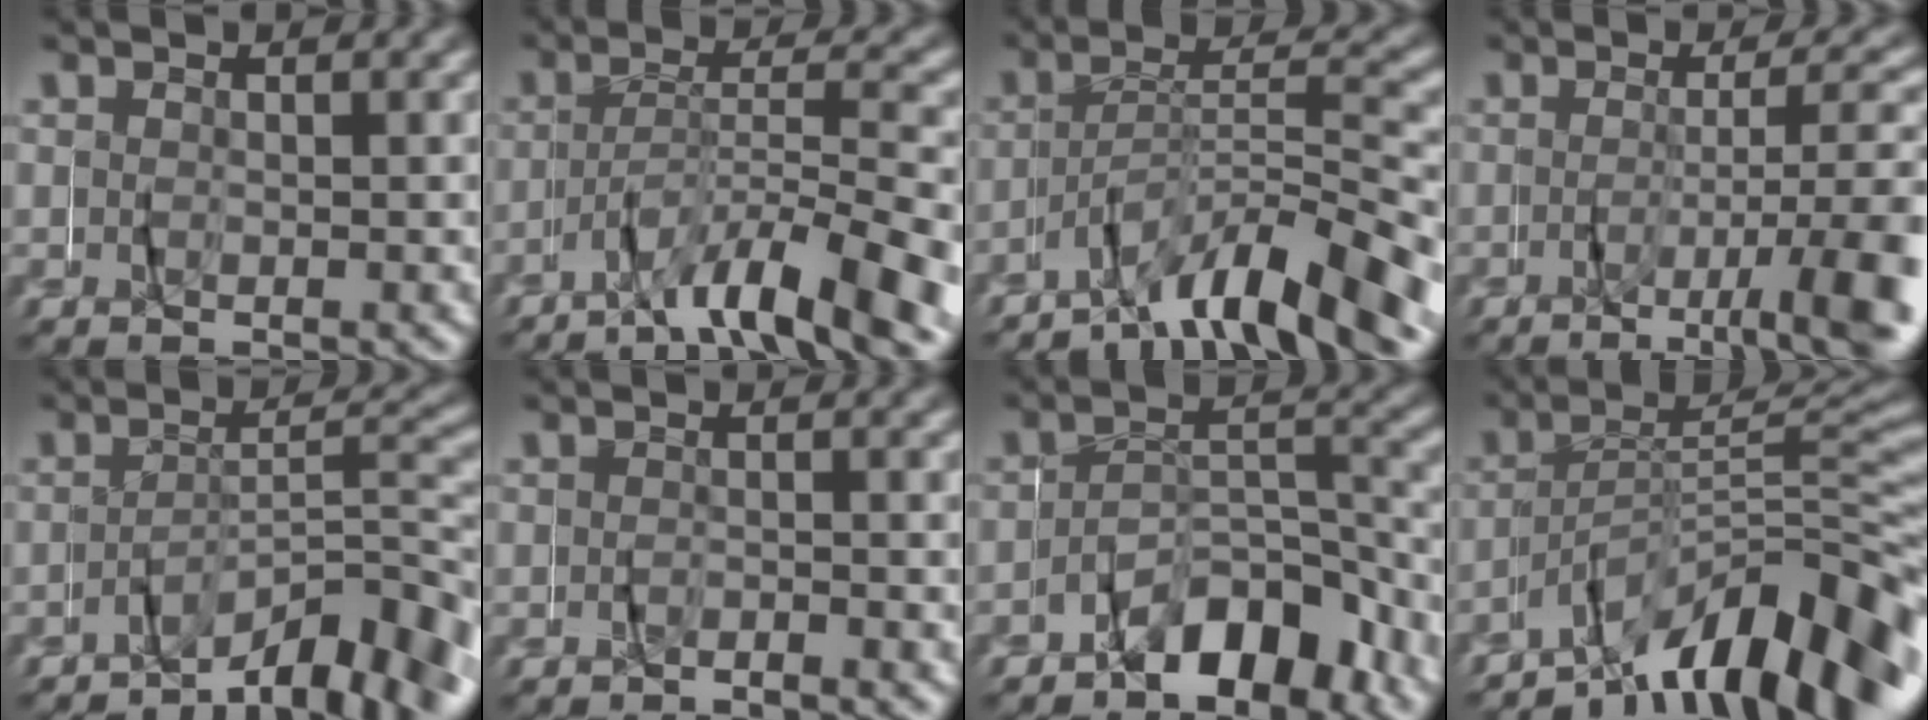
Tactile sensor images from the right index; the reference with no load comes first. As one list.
[{"total": 6.8, "force": [-5.3, -0.4, 4.3], "torque": [-0.074, 0.001, -0.090]}, {"total": 7.6, "force": [-6.6, -0.3, 3.7], "torque": [-0.064, 0.001, -0.110]}, {"total": 6.3, "force": [-3.7, -0.6, 5.0], "torque": [-0.077, -0.014, -0.054]}, {"total": 7.4, "force": [-6.2, 0.8, 4.0], "torque": [-0.060, -0.008, -0.094]}, {"total": 1.0, "force": [-0.9, -0.3, 0.2], "torque": [-0.021, -0.001, -0.019]}, {"total": 6.4, "force": [-6.3, 0.3, 0.5], "torque": [-0.001, 0.000, -0.103]}, {"total": 11.5, "force": [-8.9, 1.9, 7.0], "torque": [-0.101, -0.003, -0.135]}]